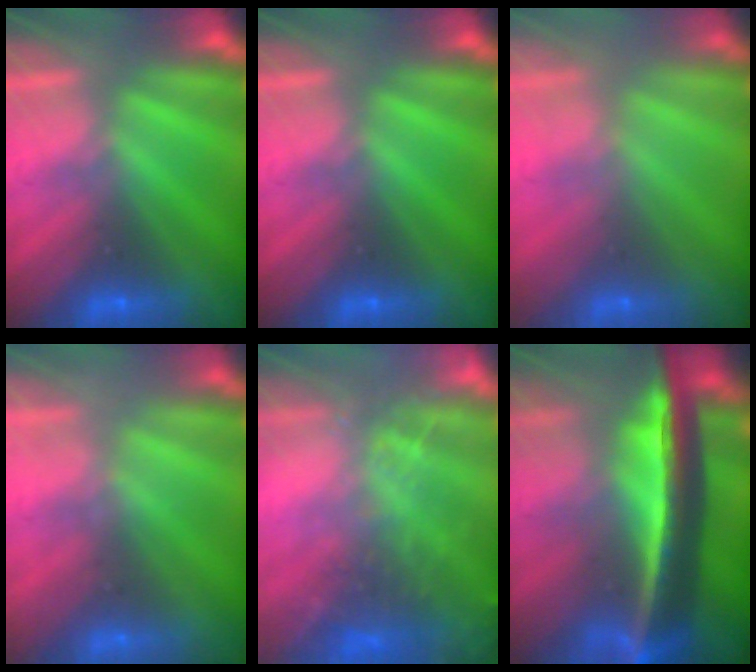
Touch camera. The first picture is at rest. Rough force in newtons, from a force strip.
{"total": 0.0}
{"total": 2.8}
{"total": 2.2}
{"total": 9.4}
{"total": 5.6}